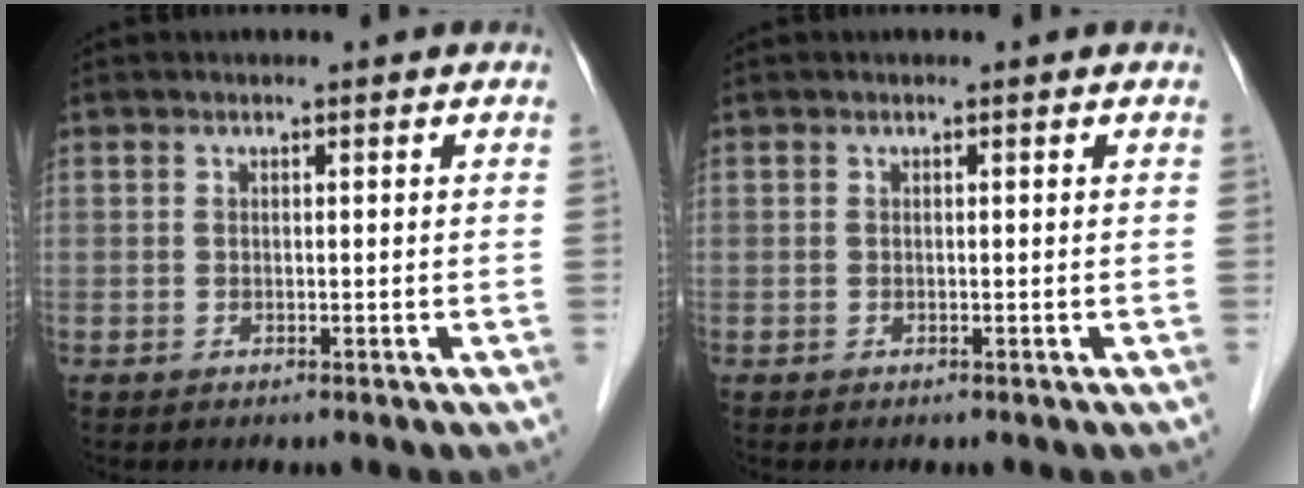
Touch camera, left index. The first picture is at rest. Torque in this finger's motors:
{"motor_torque": [0.00, 0.00, 0.00, 0.00]}